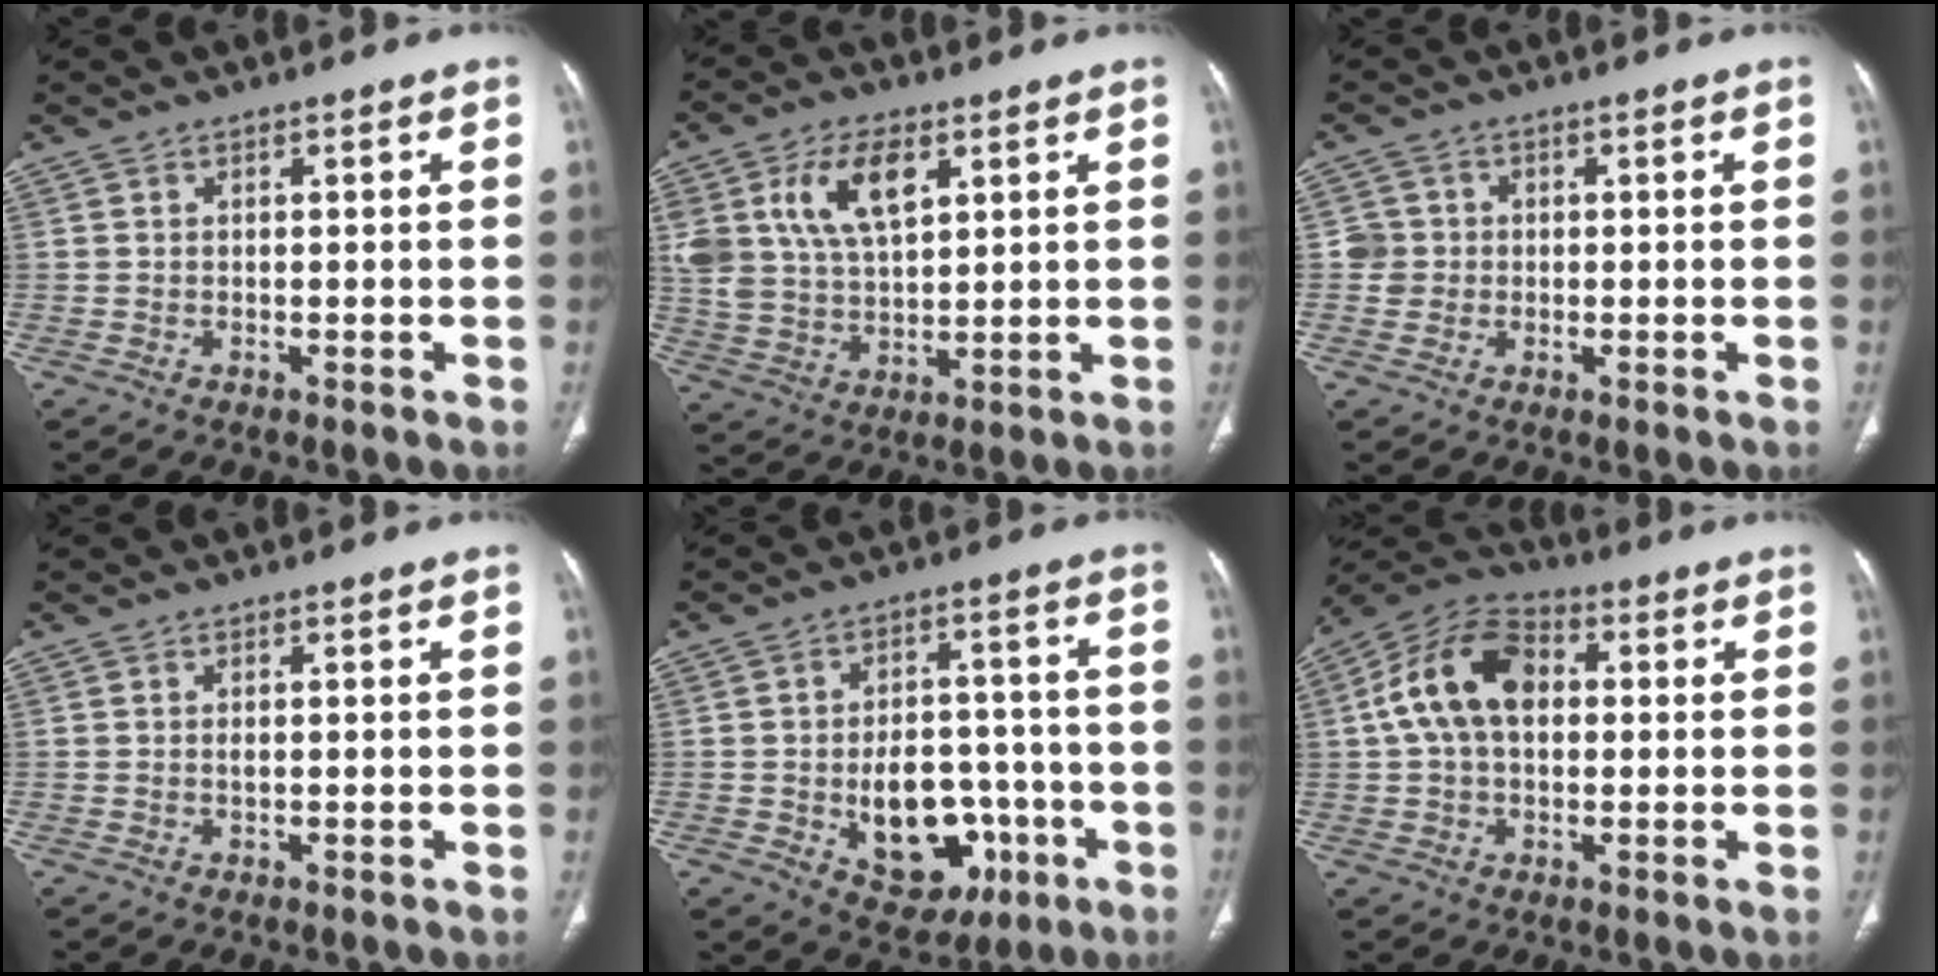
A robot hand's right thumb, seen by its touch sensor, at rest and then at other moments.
{"total": 12.8, "force": [5.0, 7.0, 9.4], "torque": [-0.172, -0.010, 0.103]}
{"total": 3.4, "force": [0.0, 3.4, 0.2], "torque": [0.023, 0.008, -0.002]}
{"total": 0.7, "force": [0.1, 0.3, 0.6], "torque": [-0.013, 0.000, 0.002]}
{"total": 14.8, "force": [-4.1, 10.1, 10.1], "torque": [-0.103, 0.031, -0.041]}
{"total": 13.9, "force": [2.0, 9.1, 10.3], "torque": [-0.182, 0.030, 0.025]}